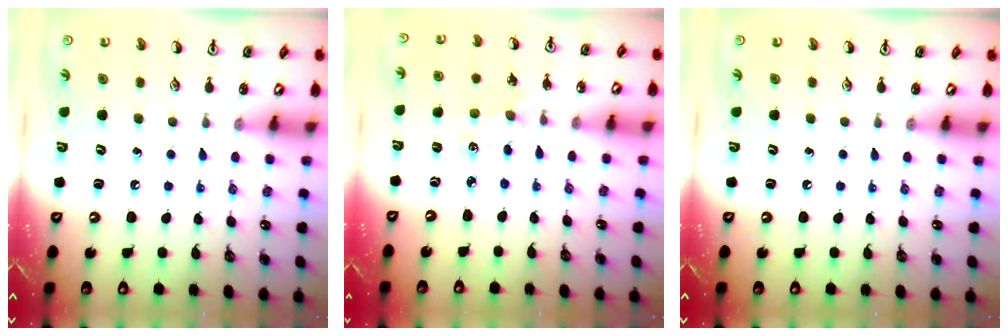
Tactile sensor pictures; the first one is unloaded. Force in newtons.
{"total": 1.8, "press": 1.8, "slide": 0.3}
{"total": 0.0}